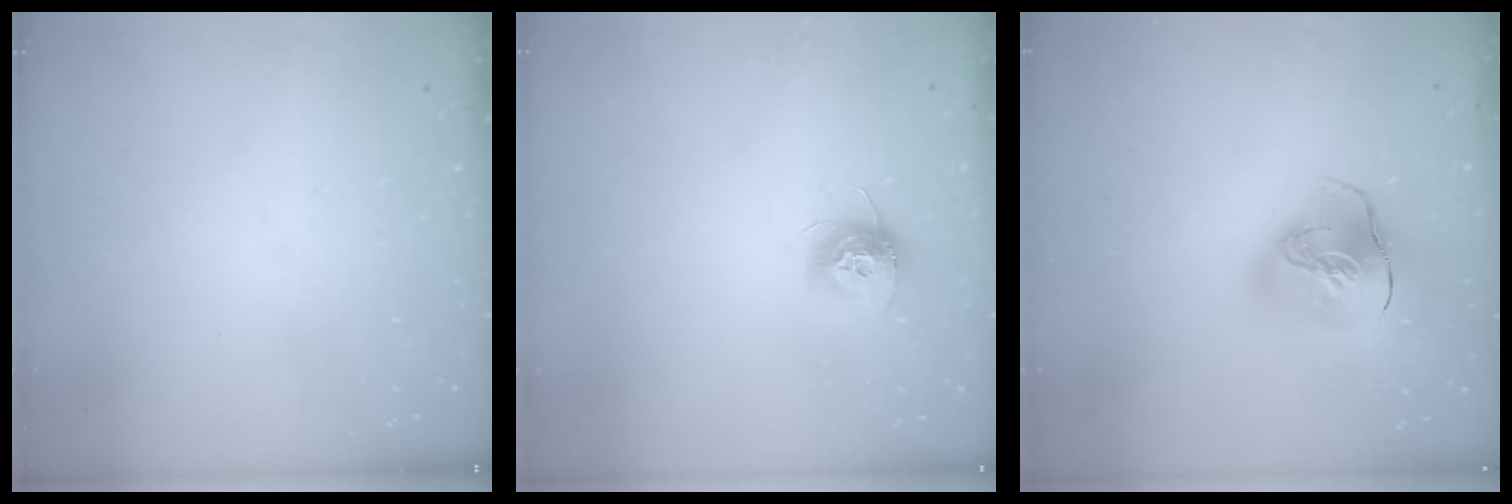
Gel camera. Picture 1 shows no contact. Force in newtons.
{"total": 9.5, "press": 9.5, "slide": 0.4}
{"total": 18.1, "press": 17.9, "slide": 2.6}